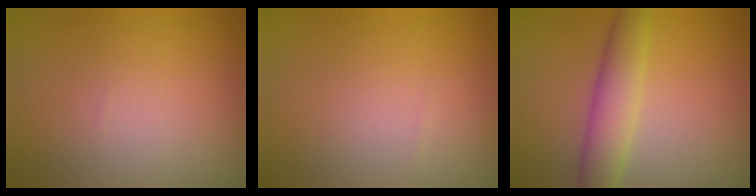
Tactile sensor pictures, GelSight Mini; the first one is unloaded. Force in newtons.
{"total": 0.0}
{"total": 4.3, "press": 4.3, "slide": 0.1}